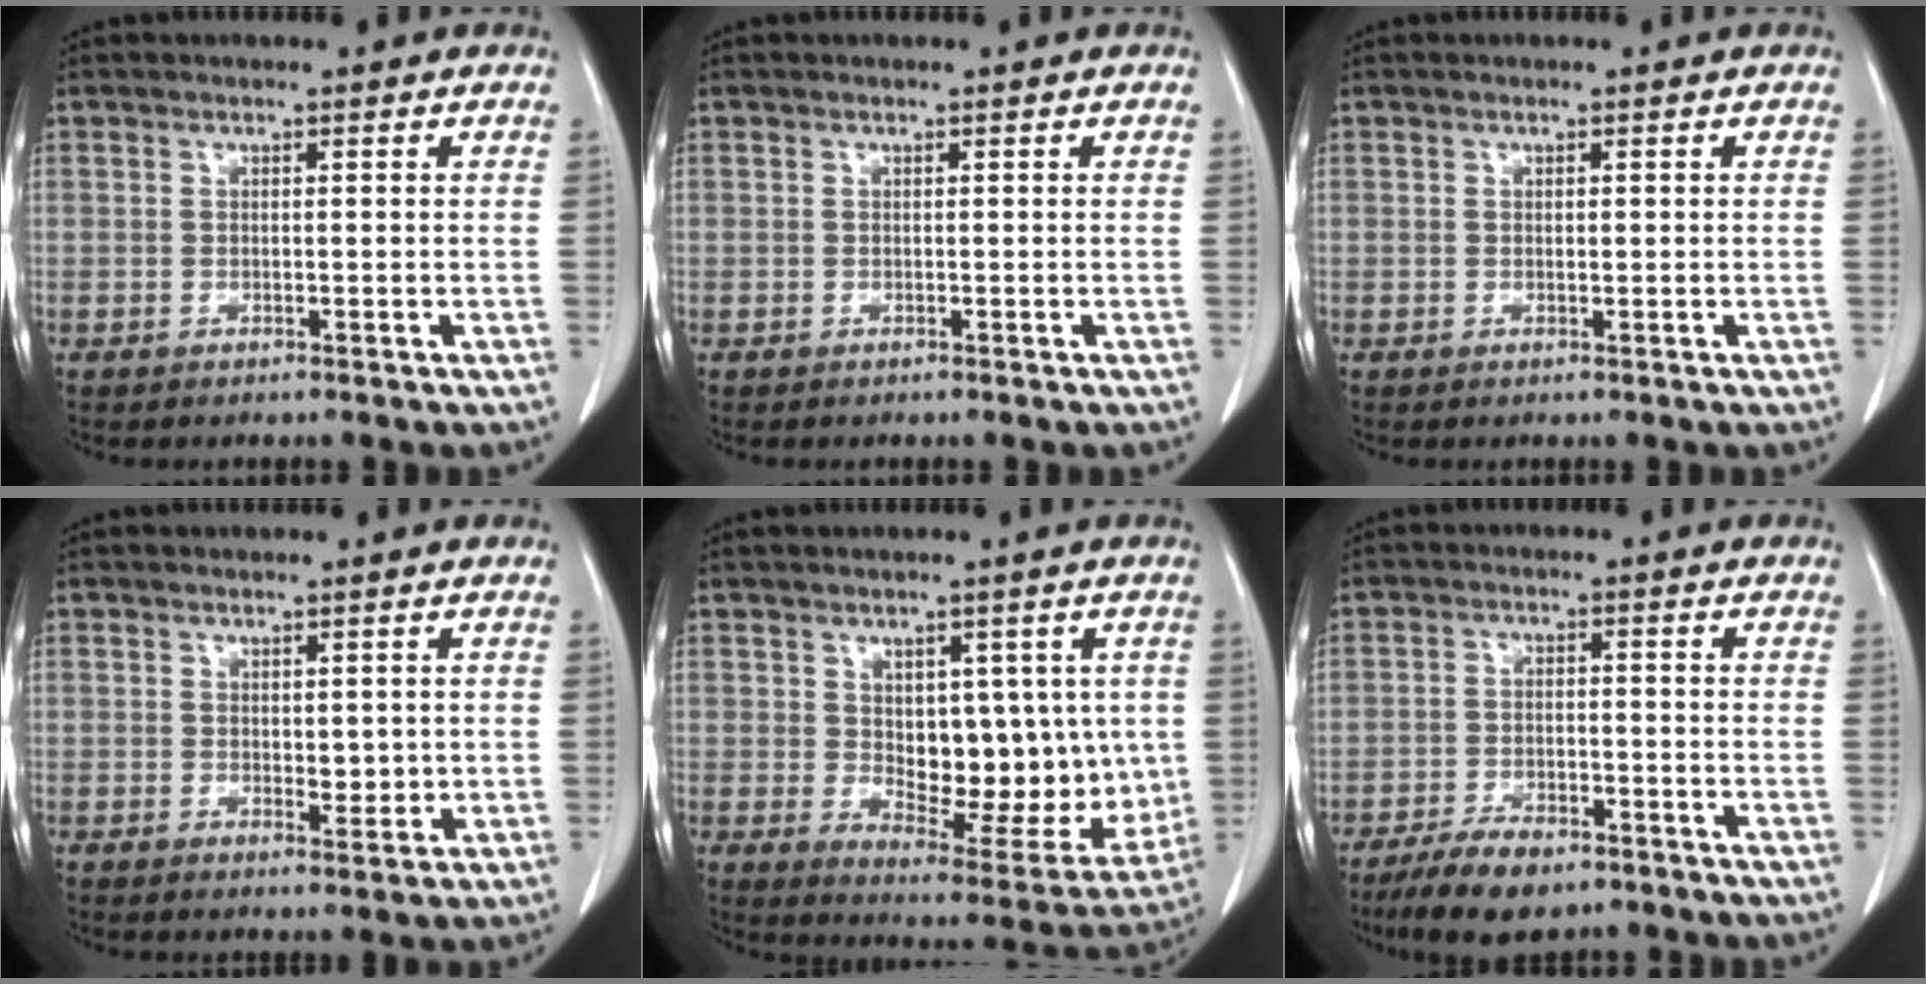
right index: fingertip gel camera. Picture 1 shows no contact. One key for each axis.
{"total": 0.0}
{"total": 0.5, "fx": 0.1, "fy": 0.2, "fz": 0.5, "tx": -0.008, "ty": 0.000, "tz": 0.001}
{"total": 2.6, "fx": 0.1, "fy": 1.4, "fz": 2.2, "tx": -0.028, "ty": -0.005, "tz": 0.007}
{"total": 14.2, "fx": 0.9, "fy": 7.5, "fz": 12.0, "tx": -0.153, "ty": -0.004, "tz": 0.036}
{"total": 7.5, "fx": -5.8, "fy": 2.5, "fz": 4.1, "tx": -0.073, "ty": -0.009, "tz": -0.100}